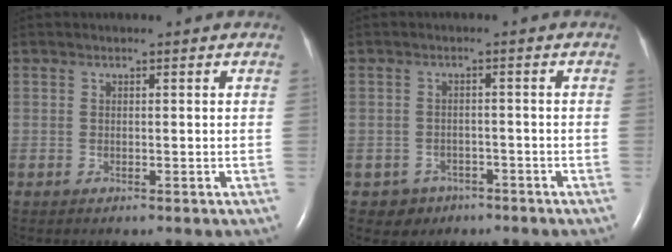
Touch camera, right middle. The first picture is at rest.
{"total": 3.2, "force": [-1.8, 2.6, -0.1], "torque": [-0.002, 0.013, -0.024]}